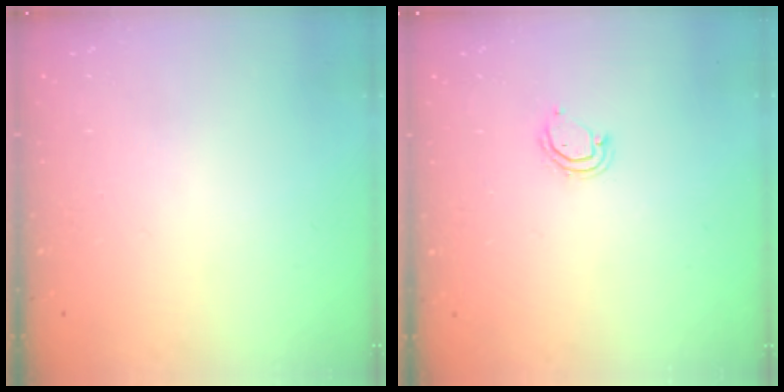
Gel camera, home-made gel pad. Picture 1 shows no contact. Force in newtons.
{"total": 4.7, "press": 4.6, "slide": 0.4}